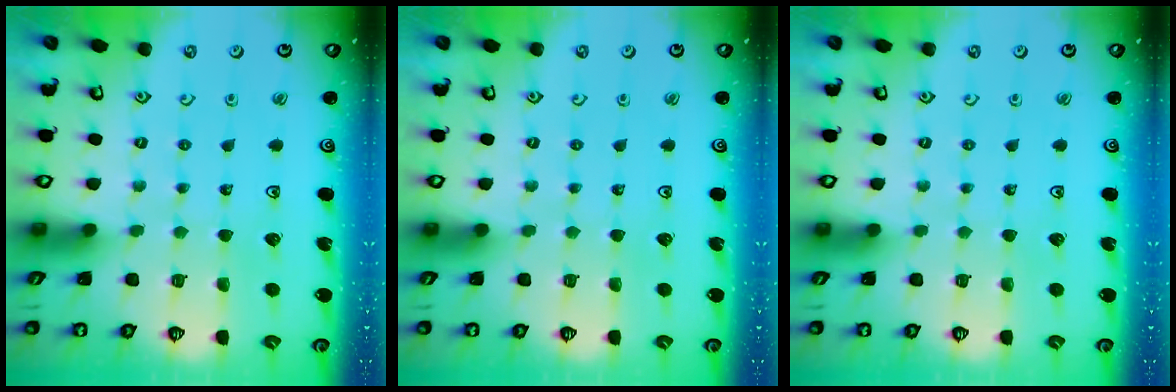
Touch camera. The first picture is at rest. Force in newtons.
{"total": 0.0}
{"total": 0.0}